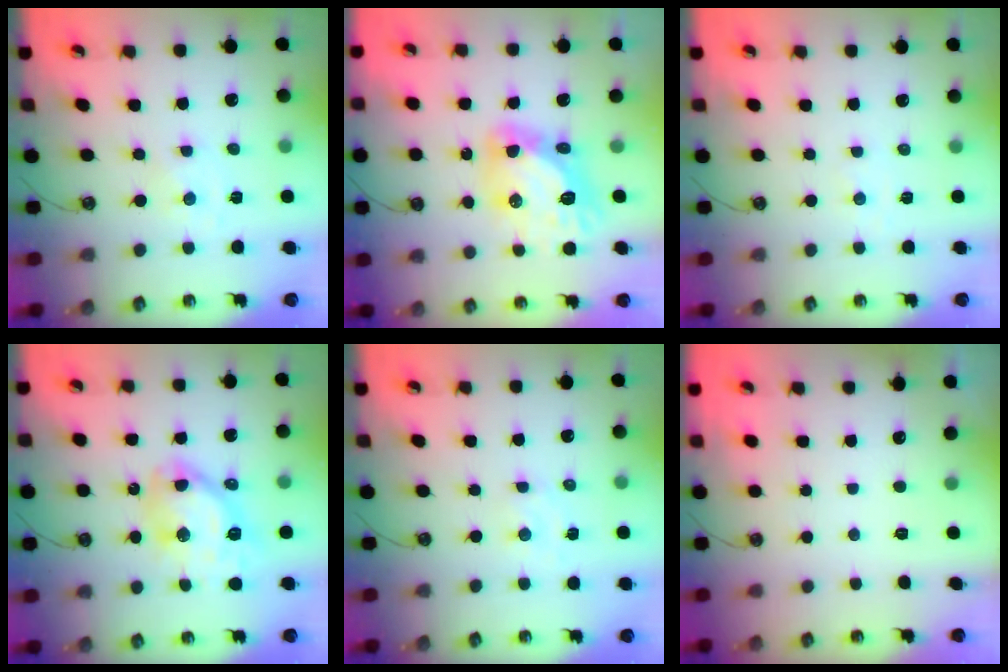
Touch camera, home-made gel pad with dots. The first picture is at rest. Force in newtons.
{"total": 13.3, "press": 13.3, "slide": 0.9}
{"total": 1.4, "press": 1.4, "slide": 0.2}
{"total": 12.8, "press": 12.7, "slide": 1.5}
{"total": 2.3, "press": 2.3, "slide": 0.3}
{"total": 0.0}